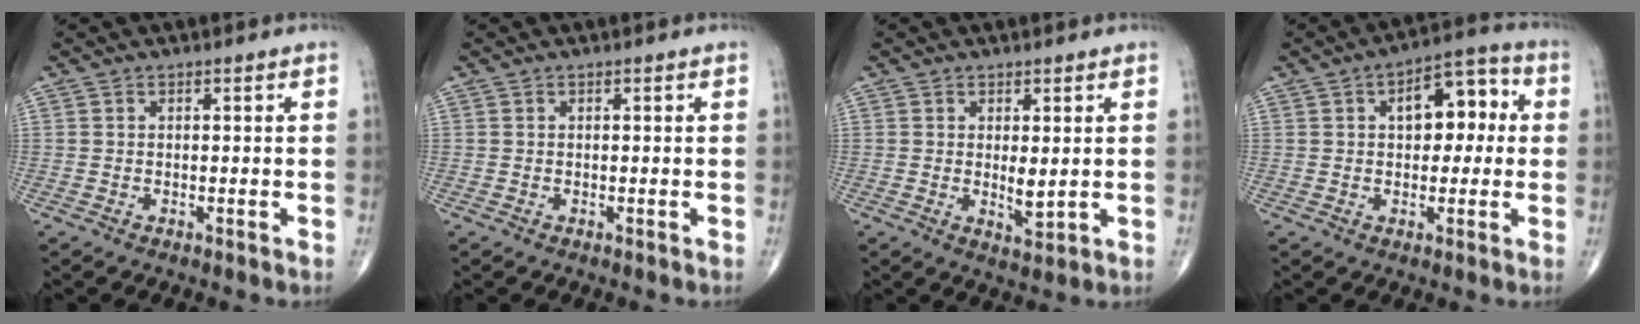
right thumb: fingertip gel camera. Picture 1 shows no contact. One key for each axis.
{"total": 0.0}
{"total": 3.4, "fx": 0.4, "fy": 1.2, "fz": 3.2, "tx": -0.048, "ty": -0.013, "tz": 0.012}
{"total": 10.4, "fx": 2.0, "fy": 5.8, "fz": 8.4, "tx": -0.082, "ty": 0.024, "tz": 0.021}